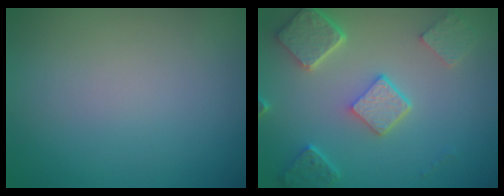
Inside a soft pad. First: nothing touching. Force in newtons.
{"total": 4.8, "press": 3.7, "slide": 3.0}